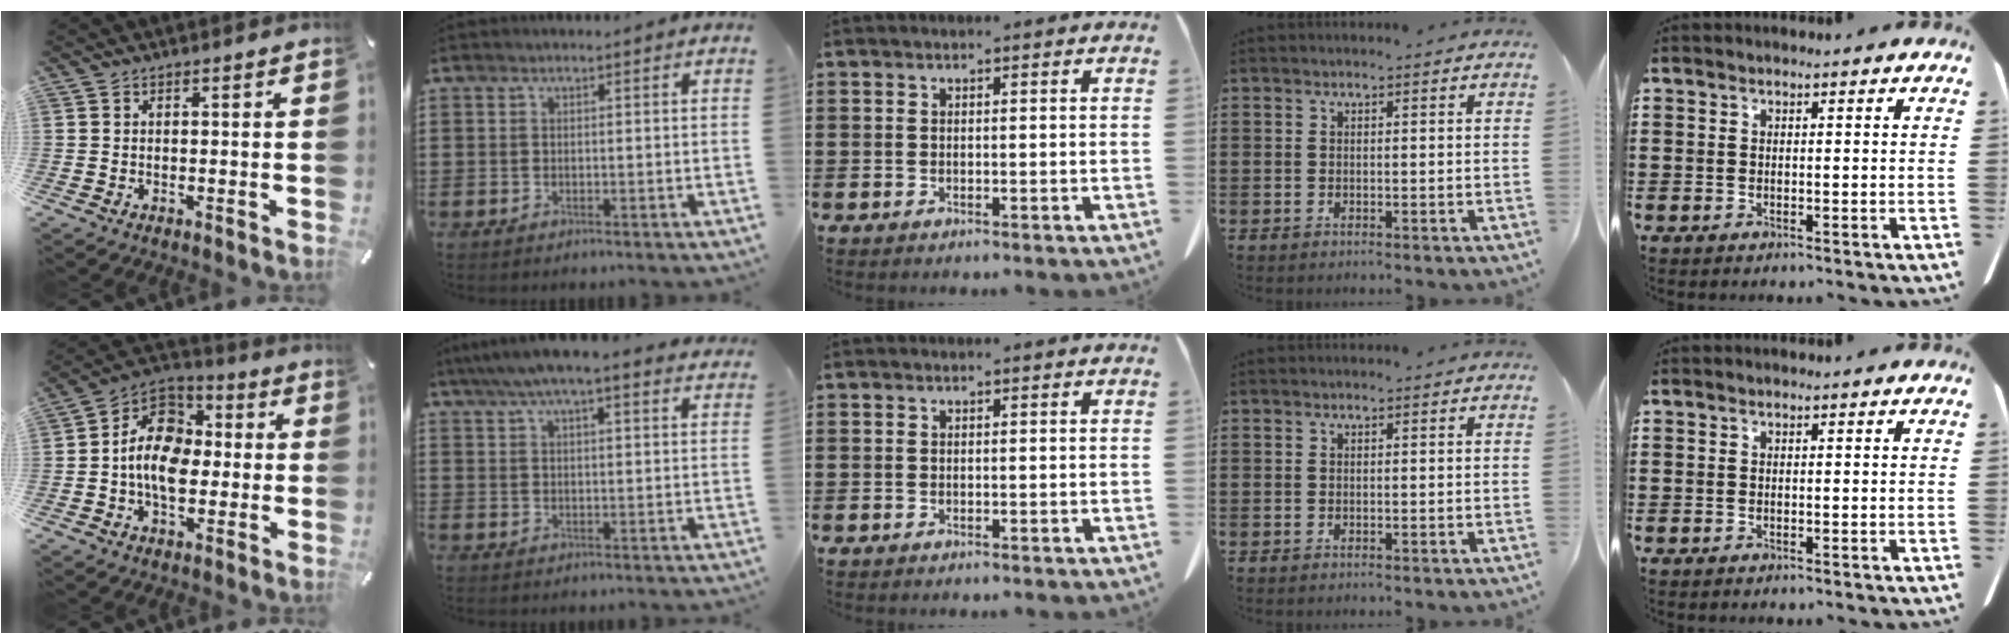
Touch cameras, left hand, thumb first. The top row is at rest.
{"thumb": {"total": 12.8, "force": [-2.0, 9.6, 8.3], "torque": [-0.163, 0.017, -0.039]}, "index": {"total": 5.8, "force": [5.0, 0.5, 3.0], "torque": [-0.071, -0.009, 0.087]}}